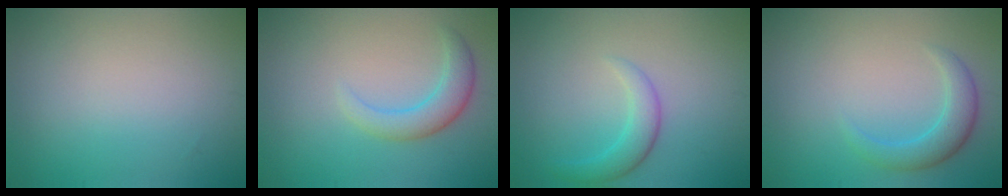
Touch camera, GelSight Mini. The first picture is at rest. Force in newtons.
{"total": 2.8, "press": 2.8, "slide": 0.1}
{"total": 2.4, "press": 2.4, "slide": 0.1}
{"total": 2.8, "press": 2.8, "slide": 0.0}